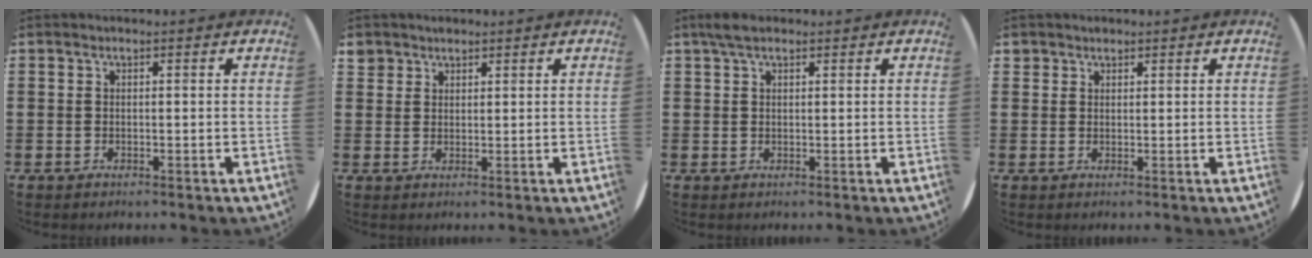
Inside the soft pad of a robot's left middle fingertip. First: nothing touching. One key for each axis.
{"total": 2.1, "fx": 1.7, "fy": 1.2, "fz": -0.1, "tx": 0.005, "ty": 0.003, "tz": 0.033}
{"total": 2.5, "fx": 1.6, "fy": 1.1, "fz": 1.5, "tx": -0.025, "ty": 0.005, "tz": 0.028}
{"total": 1.1, "fx": 1.0, "fy": 0.5, "fz": -0.1, "tx": 0.000, "ty": 0.002, "tz": 0.021}